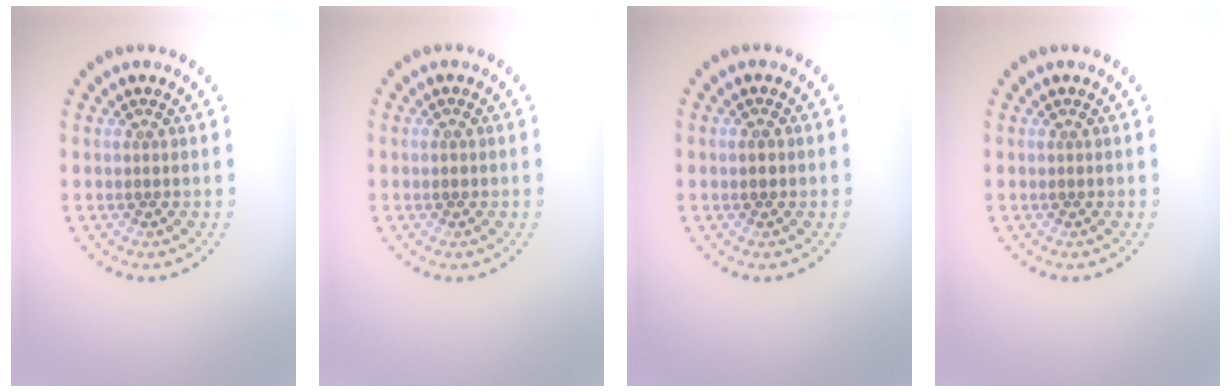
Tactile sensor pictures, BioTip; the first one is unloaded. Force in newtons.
{"total": 0.6, "press": 0.6, "slide": 0.2}
{"total": 1.2, "press": 1.2, "slide": 0.1}
{"total": 0.0}